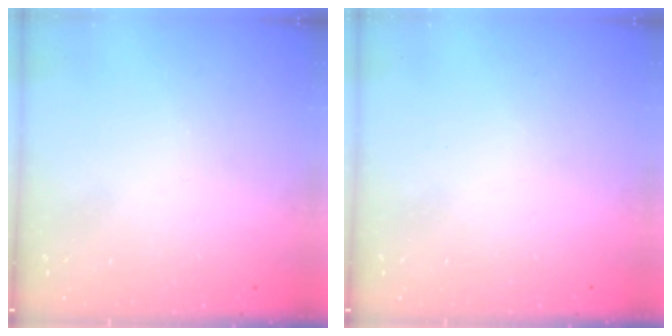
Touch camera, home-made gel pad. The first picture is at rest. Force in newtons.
{"total": 0.0}